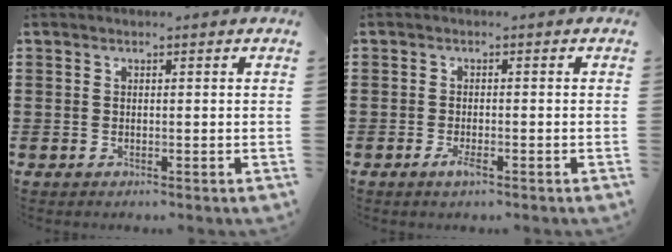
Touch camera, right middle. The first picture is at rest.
{"total": 2.1, "force": [-1.0, 0.5, 1.8], "torque": [-0.045, -0.006, -0.023]}